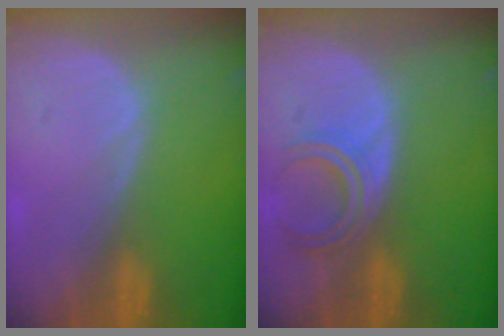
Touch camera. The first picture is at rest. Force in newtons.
{"total": 4.5, "press": 4.5, "slide": 0.7}